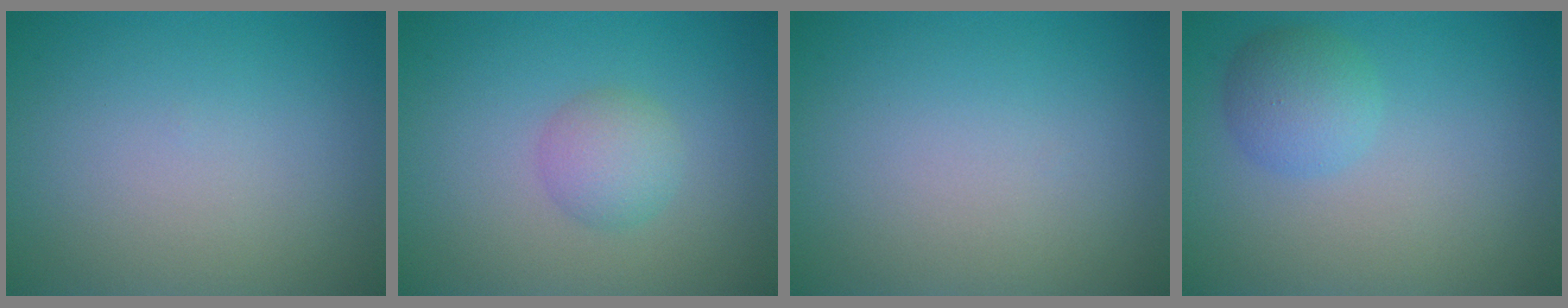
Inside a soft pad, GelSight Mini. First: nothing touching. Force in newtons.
{"total": 2.4, "press": 2.4, "slide": 0.1}
{"total": 0.0}
{"total": 2.8, "press": 2.8, "slide": 0.1}